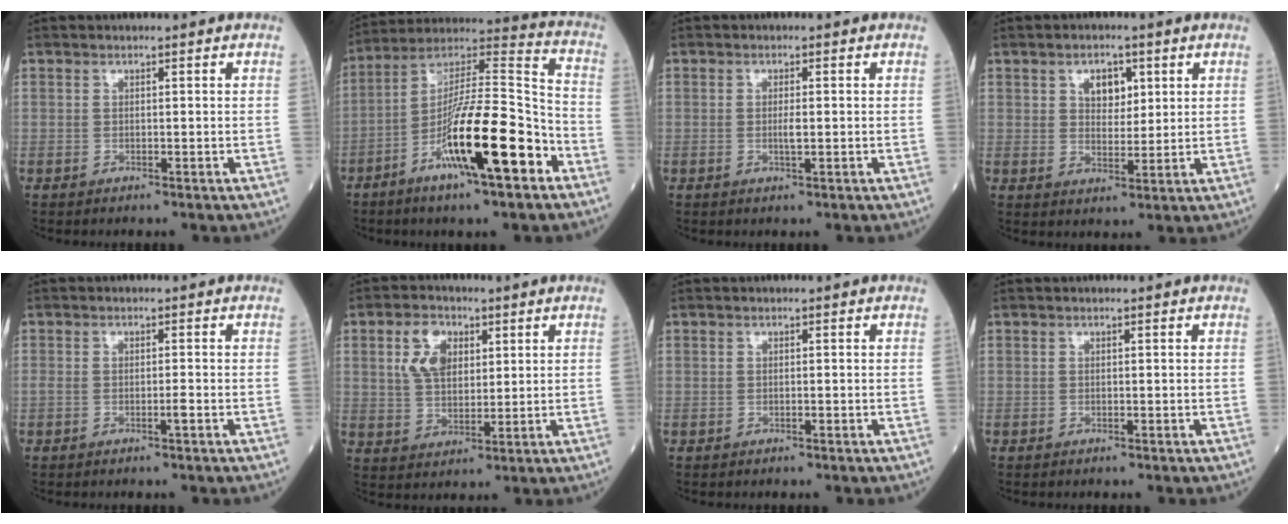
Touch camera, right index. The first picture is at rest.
{"total": 18.6, "force": [-8.0, 2.5, 16.6], "torque": [-0.295, -0.003, -0.136]}
{"total": 1.6, "force": [0.0, 0.2, 1.6], "torque": [-0.034, -0.001, 0.004]}
{"total": 4.5, "force": [1.9, 2.7, 3.0], "torque": [-0.046, 0.005, 0.034]}
{"total": 1.0, "force": [-0.4, 0.1, 0.9], "torque": [-0.021, 0.004, -0.003]}
{"total": 6.8, "force": [2.7, 4.2, 4.6], "torque": [-0.099, 0.017, 0.058]}
{"total": 0.0}
{"total": 0.0}